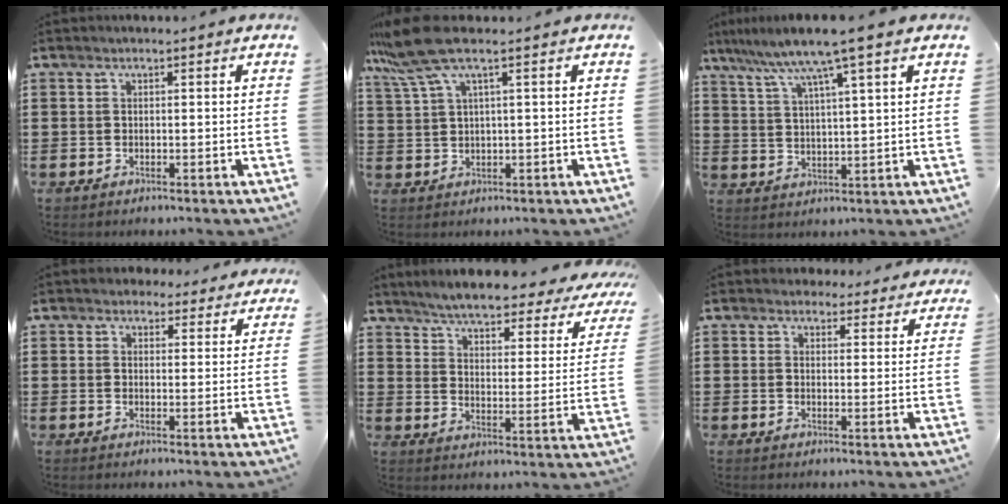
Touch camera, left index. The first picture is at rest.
{"total": 7.0, "force": [3.6, 1.0, 5.9], "torque": [-0.154, -0.015, 0.058]}
{"total": 6.9, "force": [5.0, -0.6, 4.8], "torque": [-0.110, -0.023, 0.078]}
{"total": 3.2, "force": [2.8, 1.4, 0.5], "torque": [-0.020, -0.001, 0.054]}
{"total": 4.6, "force": [4.4, 0.0, 1.3], "torque": [-0.050, -0.037, 0.069]}
{"total": 3.5, "force": [3.2, 1.2, 0.5], "torque": [-0.012, -0.008, 0.059]}